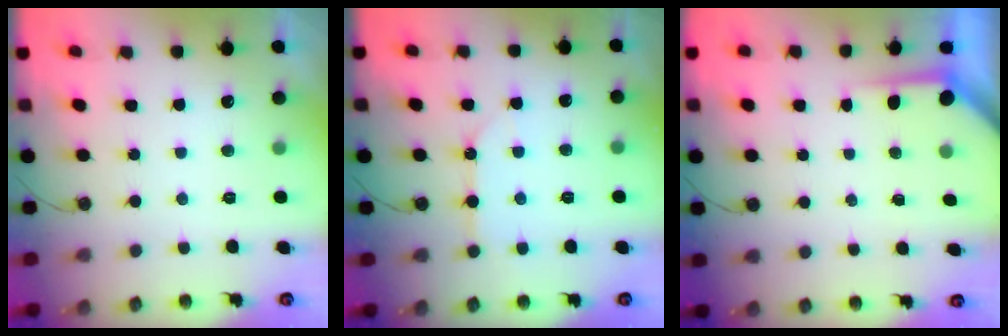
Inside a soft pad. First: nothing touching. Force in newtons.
{"total": 7.7, "press": 7.7, "slide": 0.9}
{"total": 3.7, "press": 3.7, "slide": 0.4}